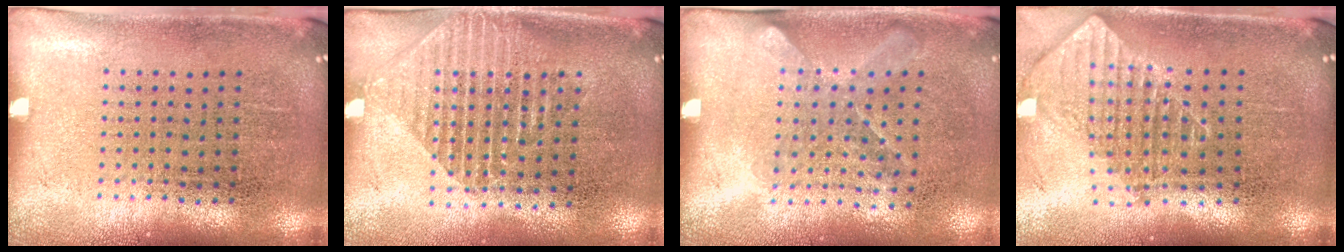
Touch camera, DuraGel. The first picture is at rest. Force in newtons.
{"total": 1.5, "press": 1.3, "slide": 0.8}
{"total": 1.3, "press": 1.0, "slide": 0.8}
{"total": 1.9, "press": 1.5, "slide": 1.2}